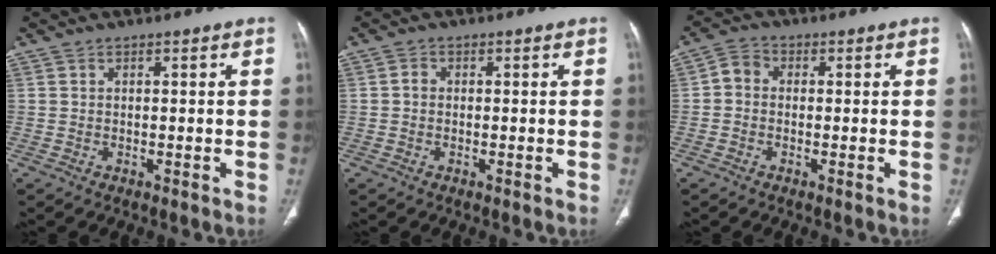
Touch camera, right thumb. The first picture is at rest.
{"total": 1.1, "force": [-0.2, 0.9, 0.6], "torque": [-0.005, 0.003, -0.007]}
{"total": 3.4, "force": [-0.3, 2.8, 1.9], "torque": [-0.025, 0.009, -0.018]}